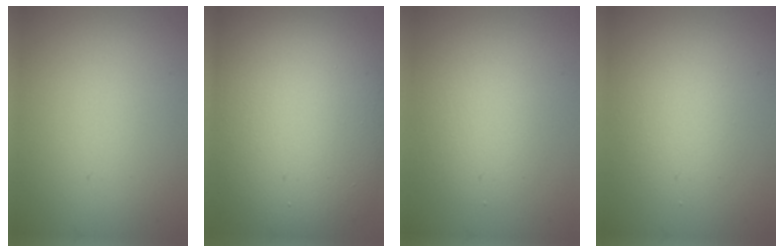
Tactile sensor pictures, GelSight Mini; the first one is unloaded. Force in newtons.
{"total": 14.7, "press": 14.7, "slide": 0.9}
{"total": 2.8, "press": 2.8, "slide": 0.2}
{"total": 2.5, "press": 2.4, "slide": 0.1}